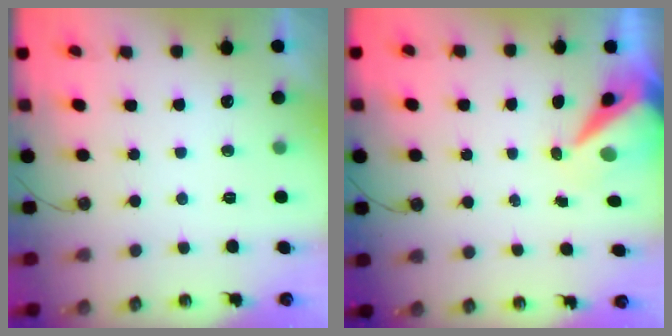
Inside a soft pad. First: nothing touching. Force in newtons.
{"total": 8.6, "press": 8.5, "slide": 1.0}